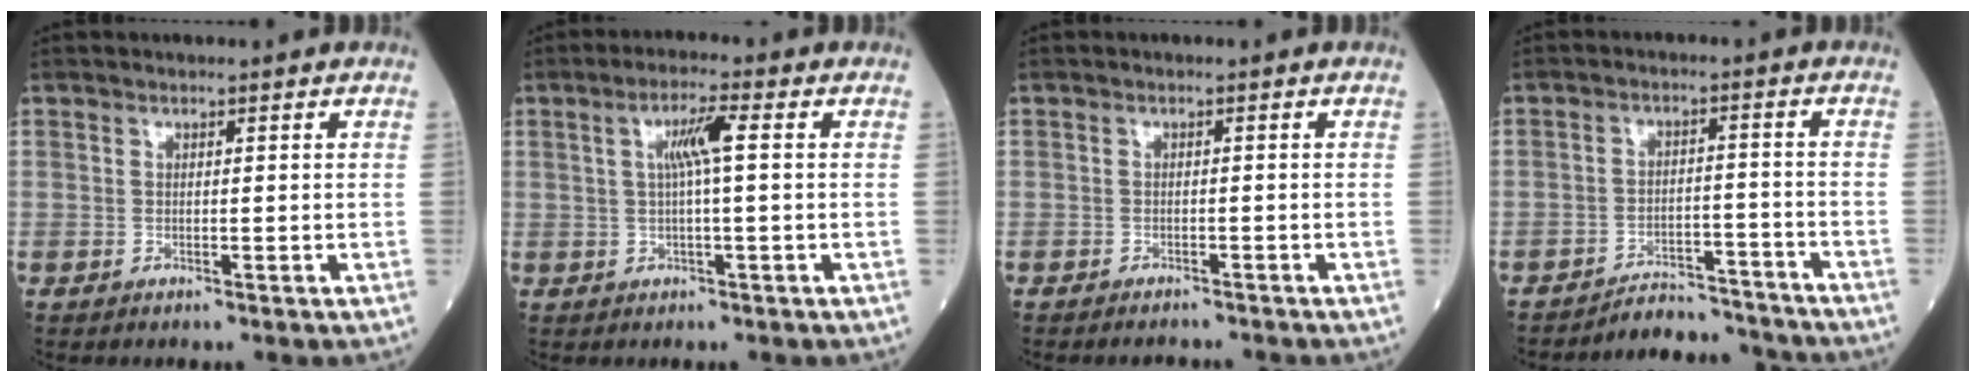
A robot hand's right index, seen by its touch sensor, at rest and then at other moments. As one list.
[{"total": 4.5, "force": [0.9, 0.2, 4.4], "torque": [-0.084, 0.010, 0.016]}, {"total": 2.4, "force": [-2.3, 0.6, 0.4], "torque": [-0.003, -0.004, -0.031]}, {"total": 7.7, "force": [-7.6, 1.2, -0.6], "torque": [0.014, 0.024, -0.113]}]